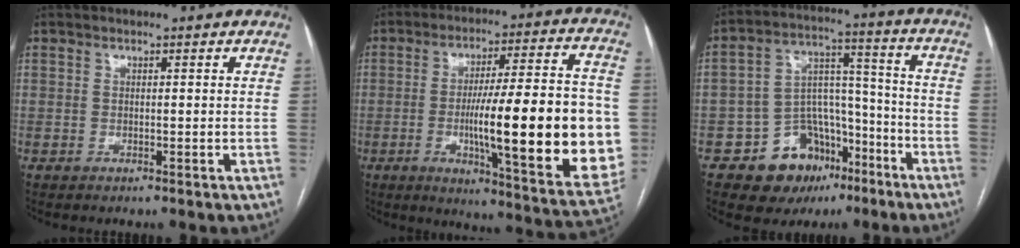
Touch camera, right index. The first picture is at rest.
{"total": 24.9, "force": [-3.3, 3.2, 24.4], "torque": [-0.297, 0.004, -0.041]}
{"total": 12.9, "force": [-7.5, 8.9, 5.6], "torque": [-0.074, 0.049, -0.110]}